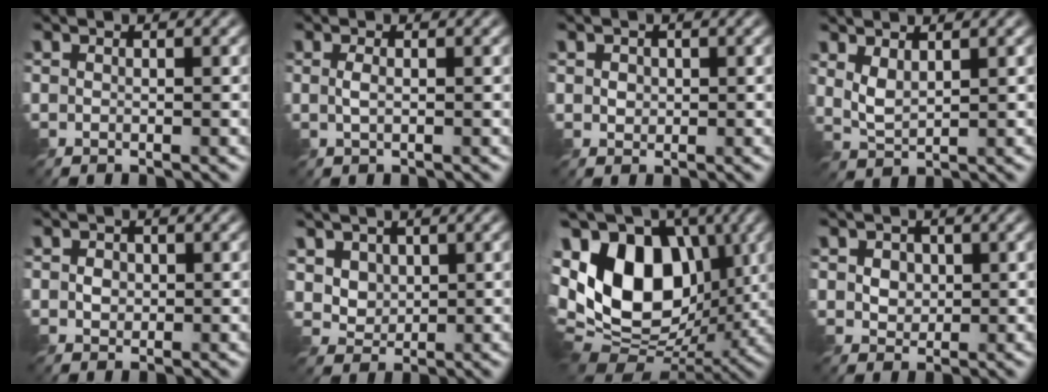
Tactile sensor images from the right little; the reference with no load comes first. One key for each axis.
{"total": 0.9, "fx": -0.2, "fy": 0.2, "fz": 0.9, "tx": -0.024, "ty": 0.000, "tz": -0.005}
{"total": 1.1, "fx": 0.2, "fy": 1.0, "fz": 0.5, "tx": -0.012, "ty": -0.002, "tz": 0.004}
{"total": 2.1, "fx": 1.0, "fy": 0.8, "fz": 1.6, "tx": -0.044, "ty": -0.004, "tz": 0.024}
{"total": 1.3, "fx": 0.0, "fy": 1.2, "fz": 0.7, "tx": -0.016, "ty": -0.002, "tz": -0.002}
{"total": 3.5, "fx": 1.6, "fy": 2.7, "fz": 1.6, "tx": -0.057, "ty": -0.006, "tz": 0.048}
{"total": 14.0, "fx": 1.3, "fy": 9.0, "fz": 10.7, "tx": -0.206, "ty": 0.009, "tz": 0.006}
{"total": 2.5, "fx": 0.6, "fy": 2.0, "fz": 1.3, "tx": -0.039, "ty": 0.003, "tz": 0.013}